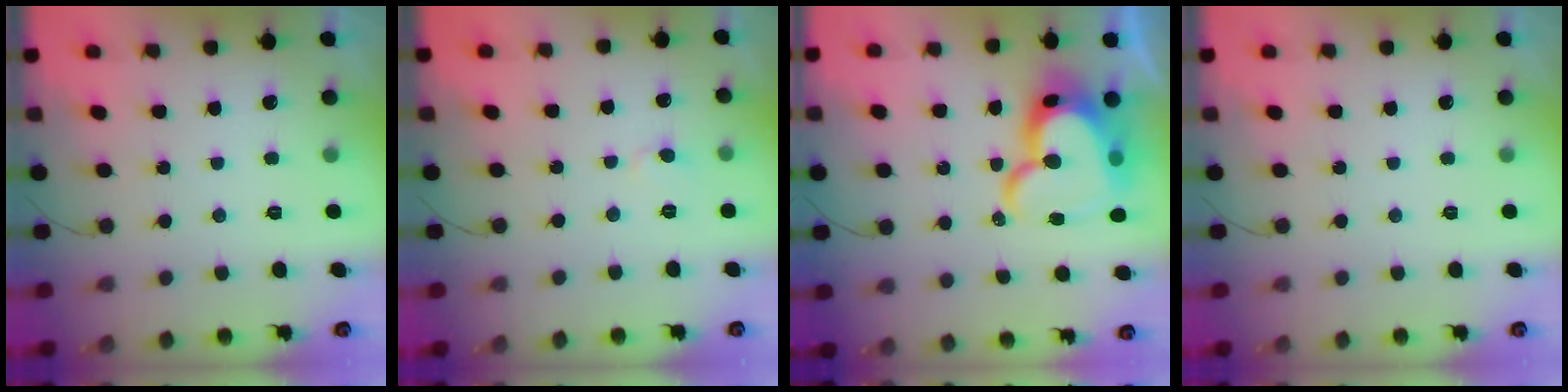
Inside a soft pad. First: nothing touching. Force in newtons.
{"total": 3.7, "press": 3.7, "slide": 0.3}
{"total": 22.3, "press": 22.2, "slide": 1.6}
{"total": 0.0}